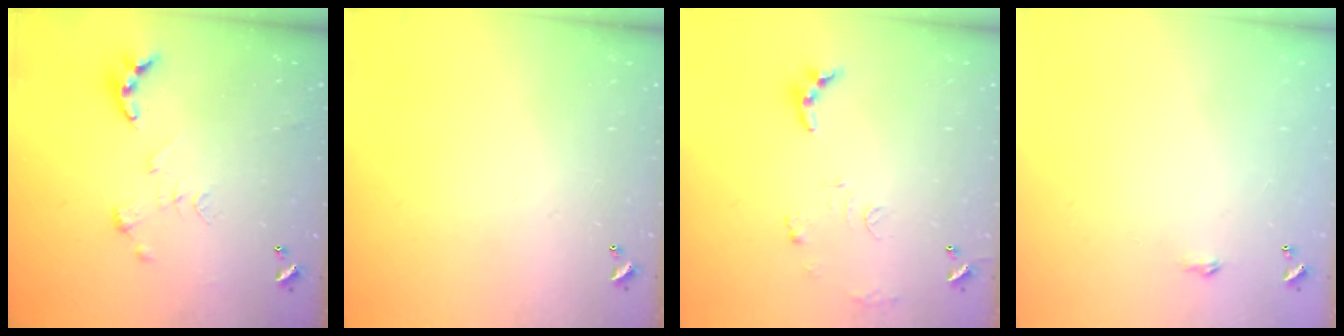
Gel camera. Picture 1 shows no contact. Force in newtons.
{"total": 0.0}
{"total": 9.3, "press": 9.3, "slide": 0.6}
{"total": 1.8, "press": 1.8, "slide": 0.3}